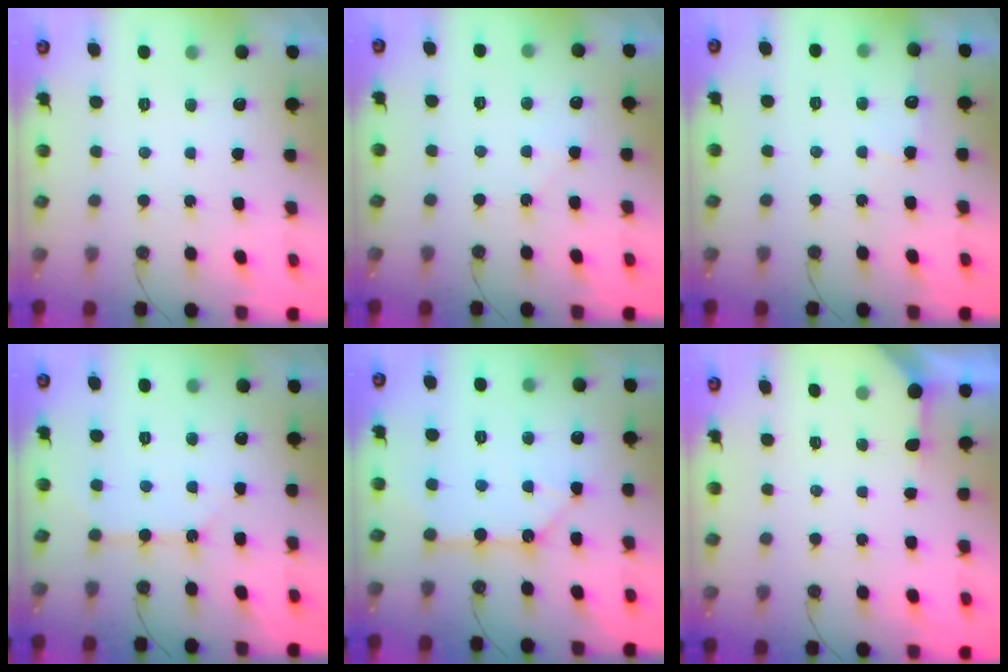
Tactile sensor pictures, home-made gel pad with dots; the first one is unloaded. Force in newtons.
{"total": 5.7, "press": 5.7, "slide": 0.8}
{"total": 6.1, "press": 6.0, "slide": 0.7}
{"total": 5.6, "press": 5.6, "slide": 0.5}
{"total": 10.8, "press": 10.8, "slide": 0.6}
{"total": 2.2, "press": 2.2, "slide": 0.3}